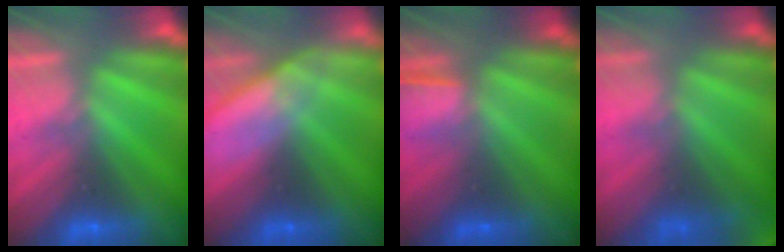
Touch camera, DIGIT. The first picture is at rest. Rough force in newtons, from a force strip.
{"total": 2.9}
{"total": 1.4}
{"total": 8.3}